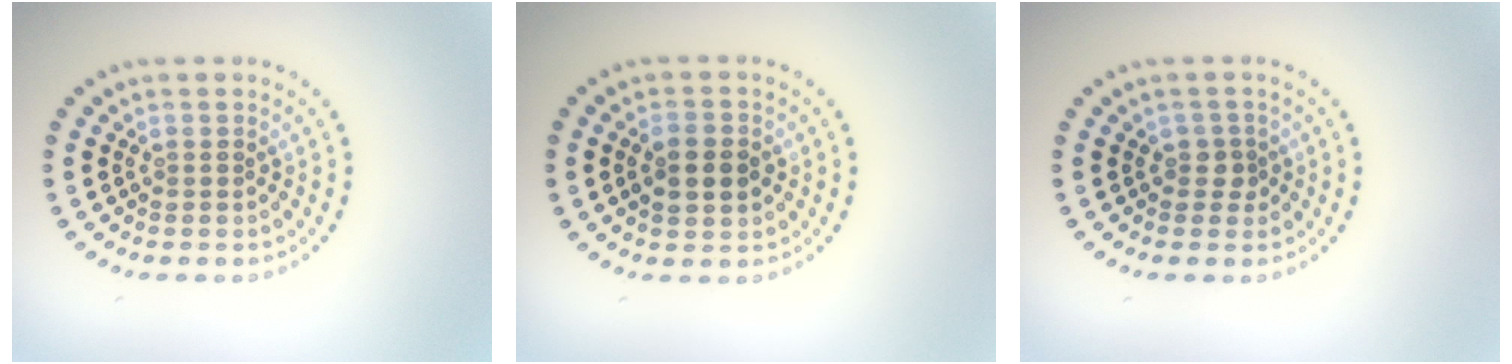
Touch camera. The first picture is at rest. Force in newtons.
{"total": 3.2, "press": 3.2, "slide": 0.1}
{"total": 1.4, "press": 1.1, "slide": 0.8}